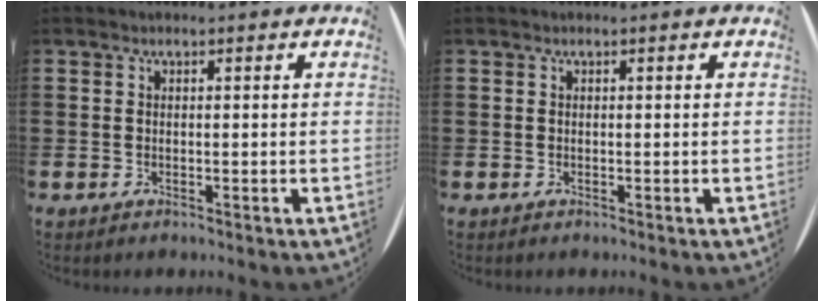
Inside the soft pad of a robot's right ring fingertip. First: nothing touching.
{"total": 0.0}